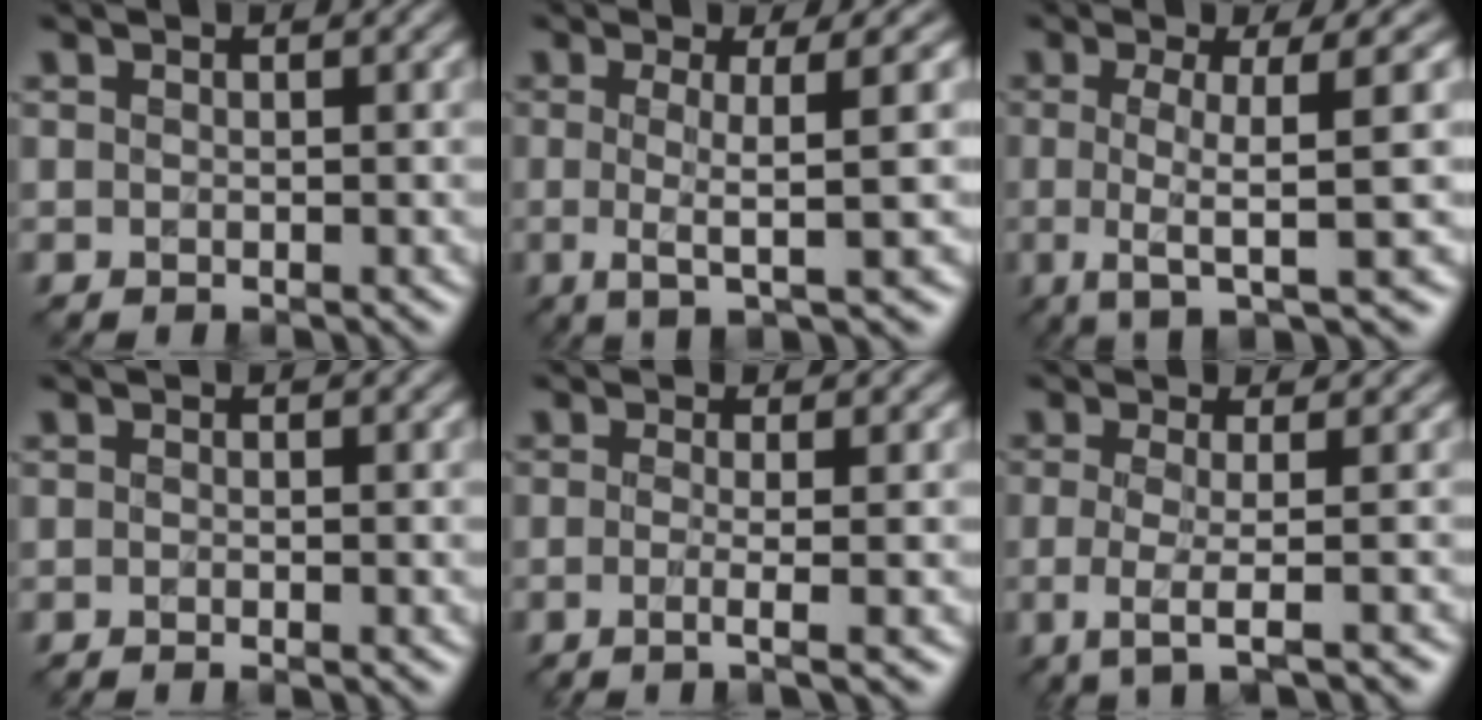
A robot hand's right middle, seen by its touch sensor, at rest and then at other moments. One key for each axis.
{"total": 5.8, "fx": 0.1, "fy": 1.0, "fz": 5.7, "tx": -0.095, "ty": 0.003, "tz": -0.003}
{"total": 6.8, "fx": -0.3, "fy": 1.3, "fz": 6.7, "tx": -0.105, "ty": 0.003, "tz": -0.012}
{"total": 1.0, "fx": -0.5, "fy": 0.3, "fz": 0.8, "tx": -0.004, "ty": -0.008, "tz": -0.014}
{"total": 2.8, "fx": -0.5, "fy": 0.9, "fz": 2.6, "tx": -0.030, "ty": -0.006, "tz": -0.023}
{"total": 3.8, "fx": -0.7, "fy": 1.0, "fz": 3.6, "tx": -0.056, "ty": -0.011, "tz": -0.022}